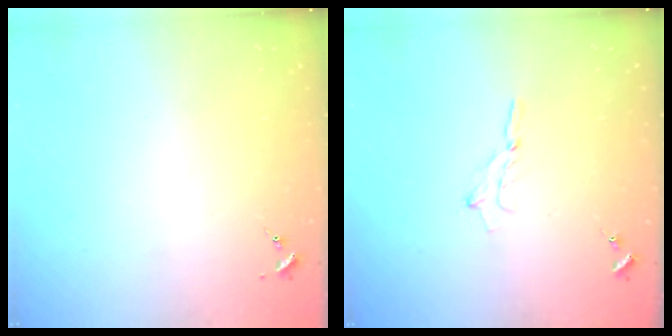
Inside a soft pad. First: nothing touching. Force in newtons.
{"total": 3.5, "press": 3.5, "slide": 0.4}